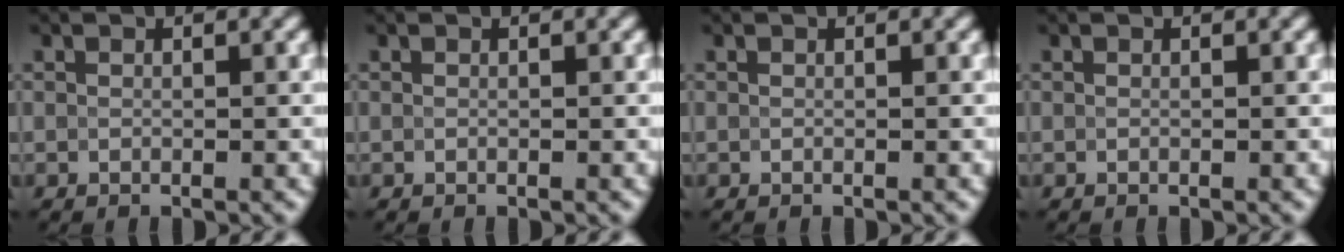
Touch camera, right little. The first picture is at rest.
{"total": 0.0}
{"total": 0.0}
{"total": 0.0}